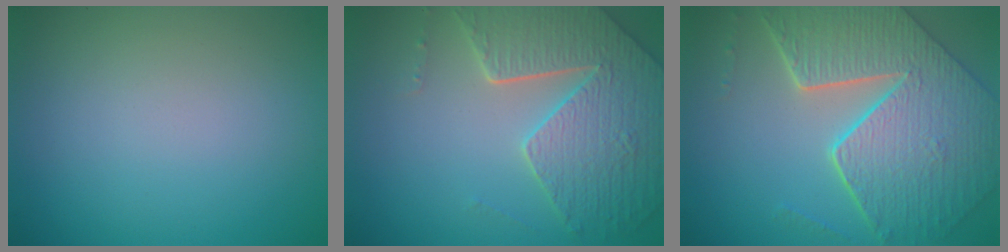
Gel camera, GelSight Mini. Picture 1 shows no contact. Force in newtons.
{"total": 6.7, "press": 5.4, "slide": 4.1}
{"total": 9.4, "press": 6.9, "slide": 6.4}